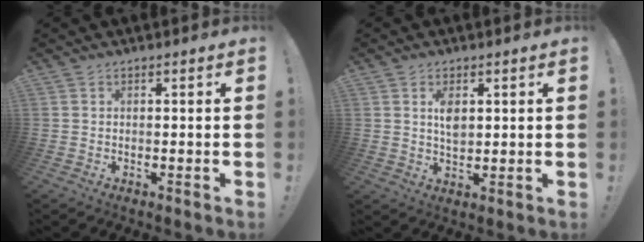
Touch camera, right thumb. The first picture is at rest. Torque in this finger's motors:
{"motor_torque": [0.85, 0.23, -0.05, 0.01, 0.01]}